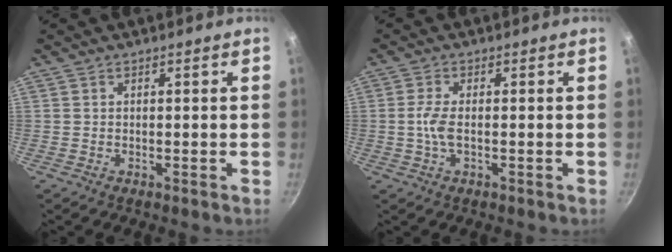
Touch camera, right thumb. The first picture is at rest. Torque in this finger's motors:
{"motor_torque": [0.04, 0.02, 0.37, 0.05, 0.04]}